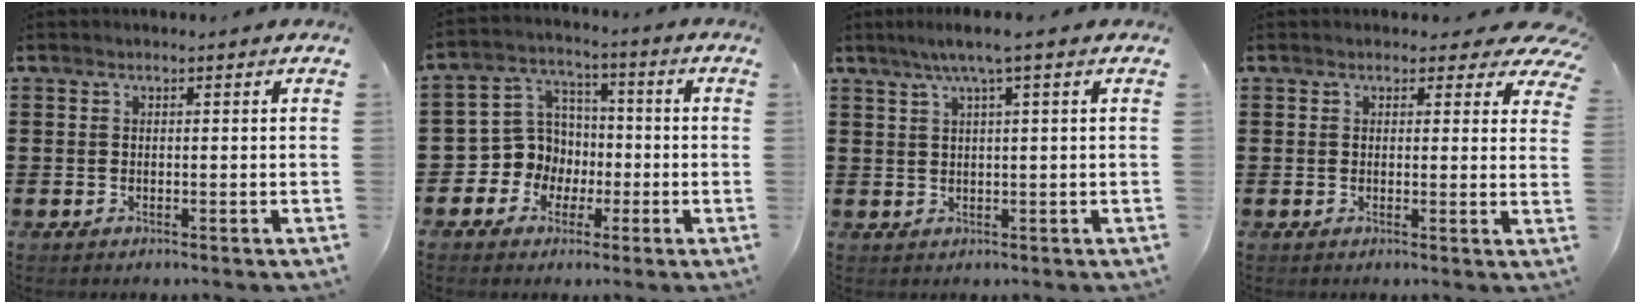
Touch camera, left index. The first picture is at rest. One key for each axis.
{"total": 7.7, "fx": -1.3, "fy": 7.5, "fz": 1.4, "tx": -0.075, "ty": 0.000, "tz": -0.026}
{"total": 3.5, "fx": 1.8, "fy": -0.3, "fz": 3.0, "tx": -0.058, "ty": 0.000, "tz": 0.030}
{"total": 2.8, "fx": 2.2, "fy": 1.2, "fz": 1.3, "tx": -0.018, "ty": -0.008, "tz": 0.036}